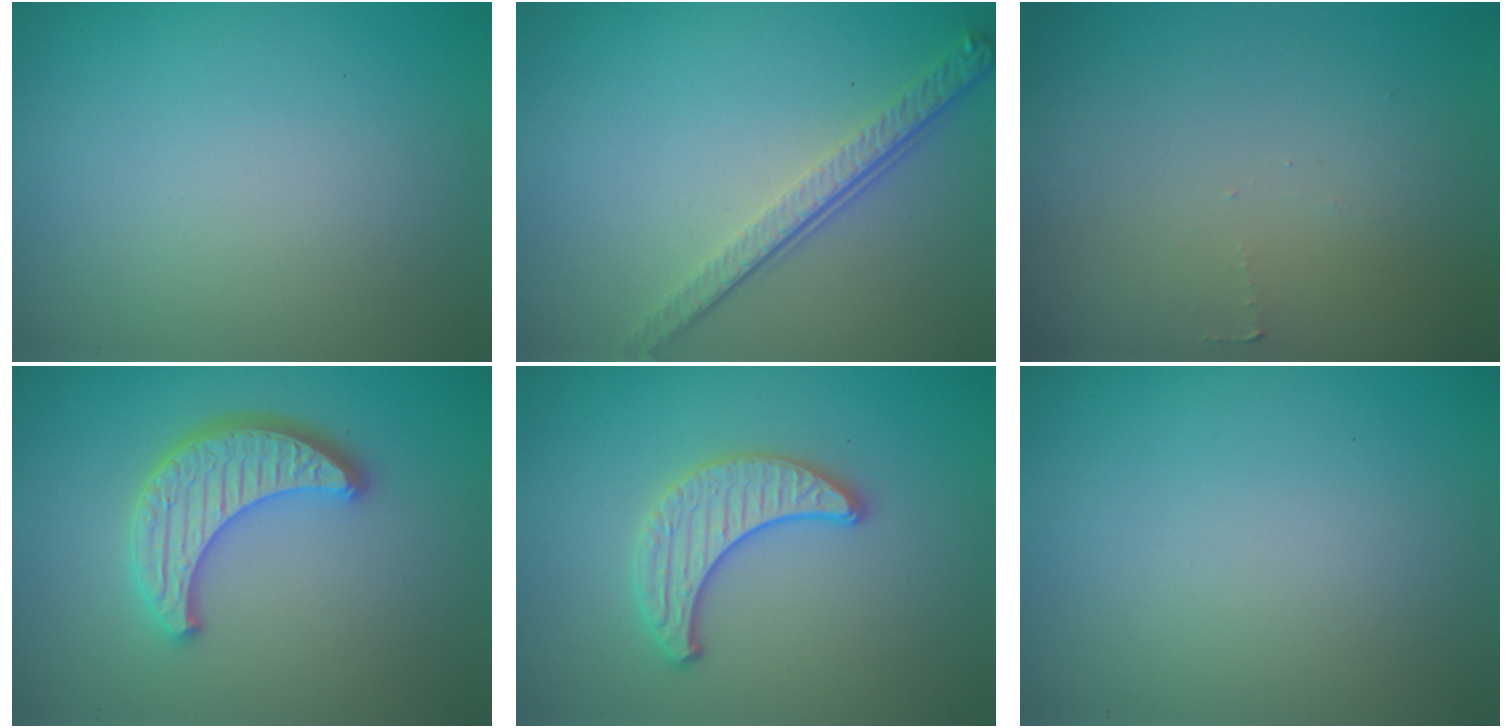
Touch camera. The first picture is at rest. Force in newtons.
{"total": 3.9, "press": 2.8, "slide": 2.7}
{"total": 0.5, "press": 0.5, "slide": 0.1}
{"total": 4.5, "press": 4.1, "slide": 1.9}
{"total": 3.0, "press": 2.8, "slide": 0.9}
{"total": 0.0}